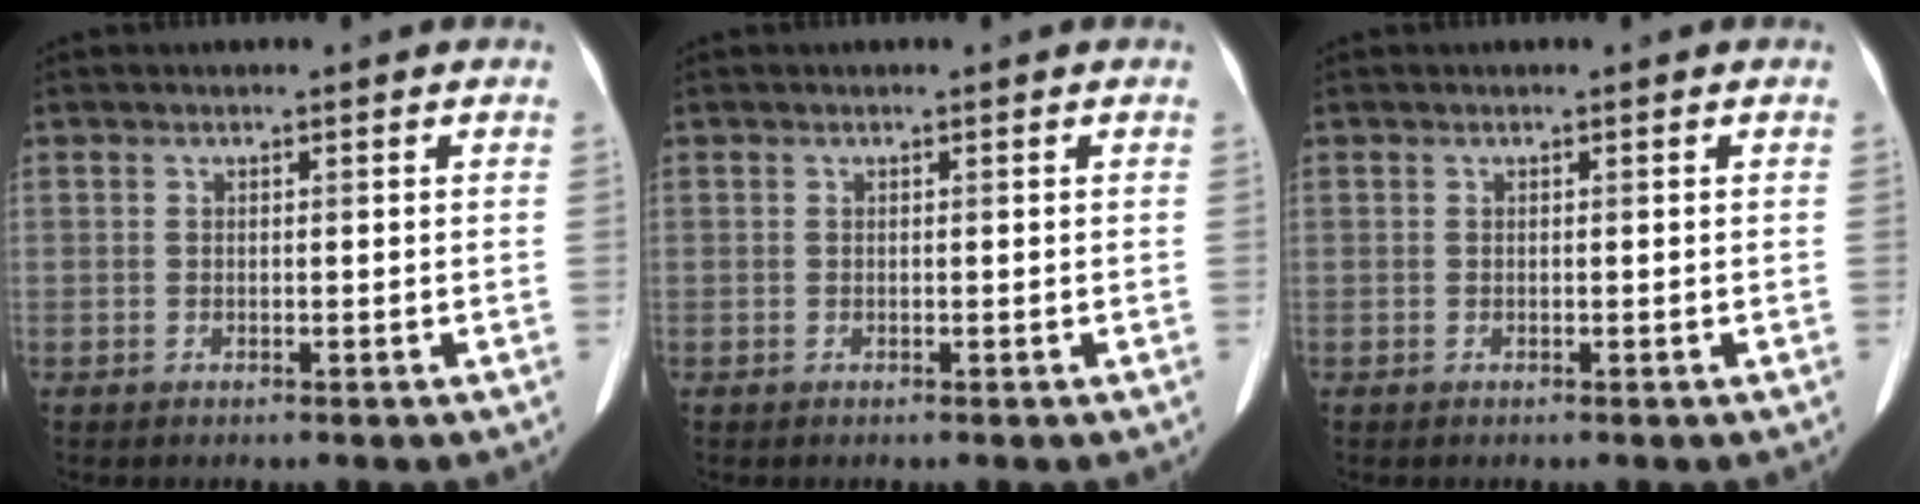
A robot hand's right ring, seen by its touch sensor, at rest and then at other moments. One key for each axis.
{"total": 0.0}
{"total": 0.0}